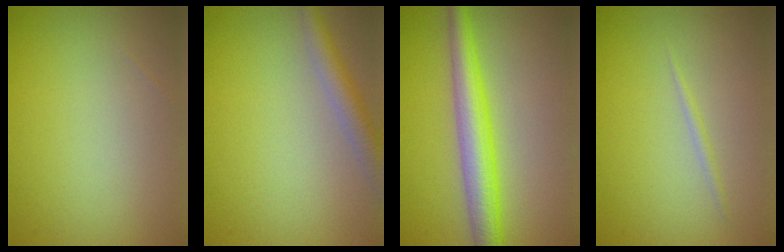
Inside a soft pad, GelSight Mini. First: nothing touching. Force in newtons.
{"total": 3.0, "press": 2.9, "slide": 0.1}
{"total": 5.2, "press": 5.2, "slide": 0.2}
{"total": 0.6, "press": 0.6, "slide": 0.0}